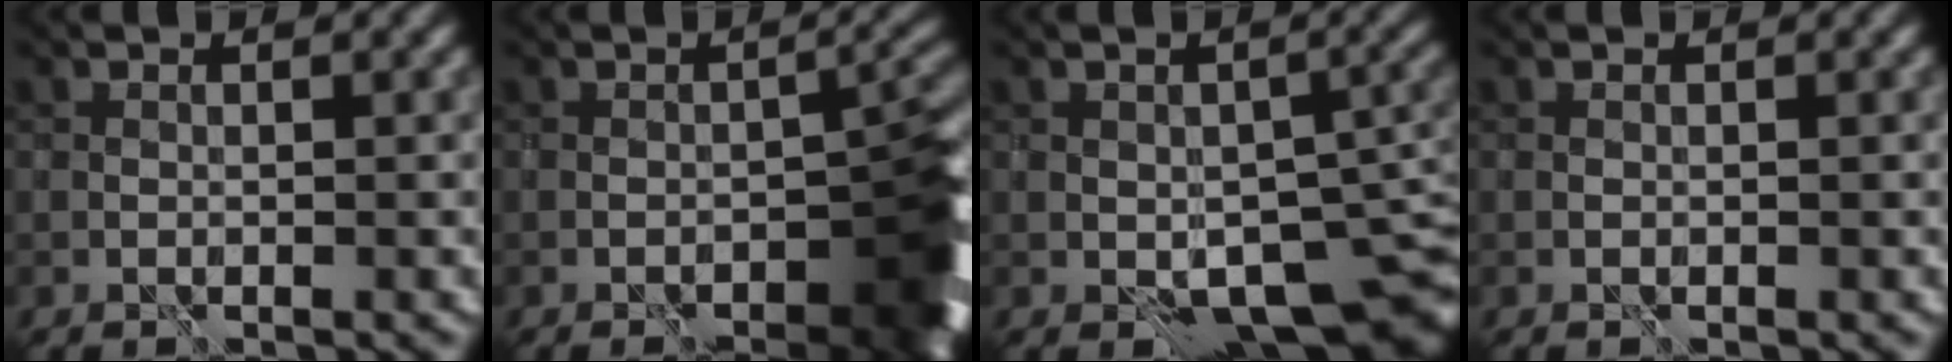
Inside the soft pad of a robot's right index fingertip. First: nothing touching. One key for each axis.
{"total": 8.6, "fx": -4.7, "fy": 3.8, "fz": 6.1, "tx": -0.059, "ty": -0.001, "tz": -0.059}
{"total": 8.8, "fx": -4.0, "fy": 4.7, "fz": 6.3, "tx": -0.074, "ty": -0.020, "tz": -0.049}
{"total": 0.0}